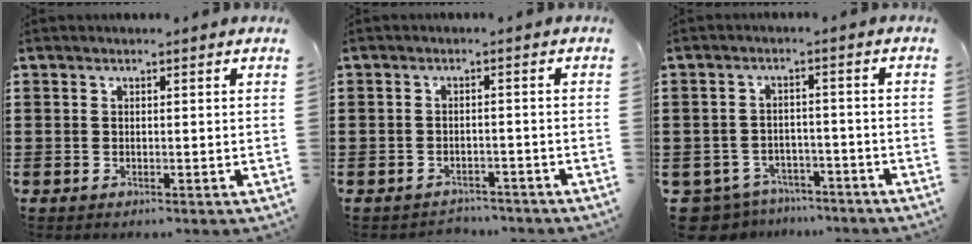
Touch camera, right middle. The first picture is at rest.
{"total": 2.1, "force": [-2.1, 0.3, -0.2], "torque": [-0.006, -0.002, -0.047]}
{"total": 4.5, "force": [-4.3, 1.2, 0.3], "torque": [-0.034, -0.003, -0.096]}